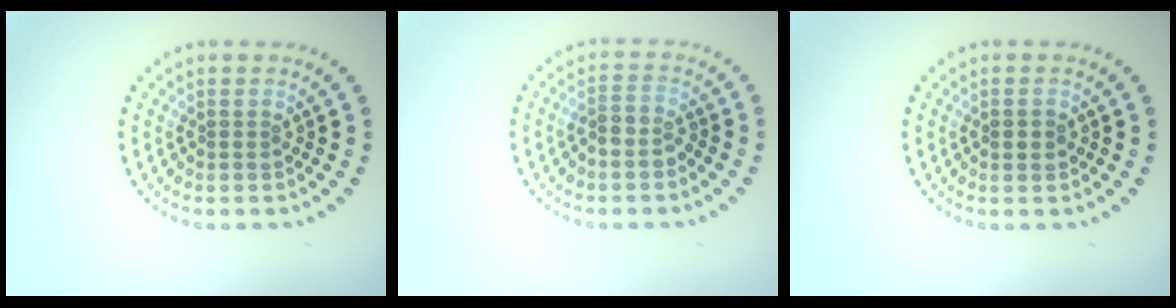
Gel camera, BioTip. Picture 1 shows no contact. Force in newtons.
{"total": 1.5, "press": 1.2, "slide": 0.9}
{"total": 1.4, "press": 1.4, "slide": 0.2}